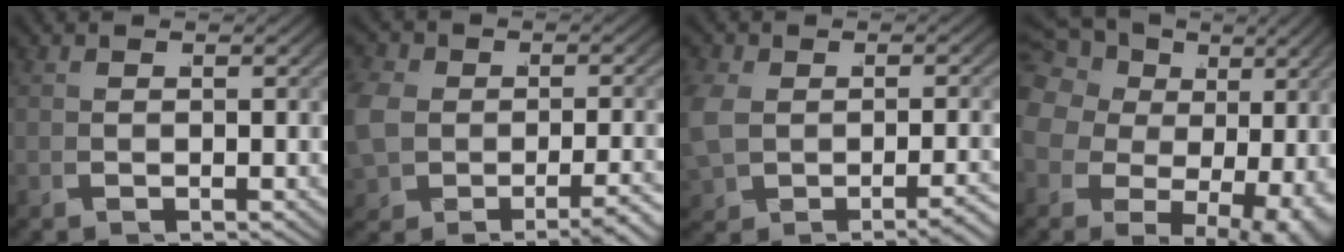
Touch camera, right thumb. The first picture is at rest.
{"total": 4.5, "force": [-1.7, 3.4, 2.5], "torque": [-0.064, -0.011, -0.023]}
{"total": 3.4, "force": [-1.3, 2.4, 2.0], "torque": [-0.054, -0.008, -0.013]}
{"total": 12.8, "force": [3.7, 9.3, 7.9], "torque": [-0.144, -0.013, 0.061]}